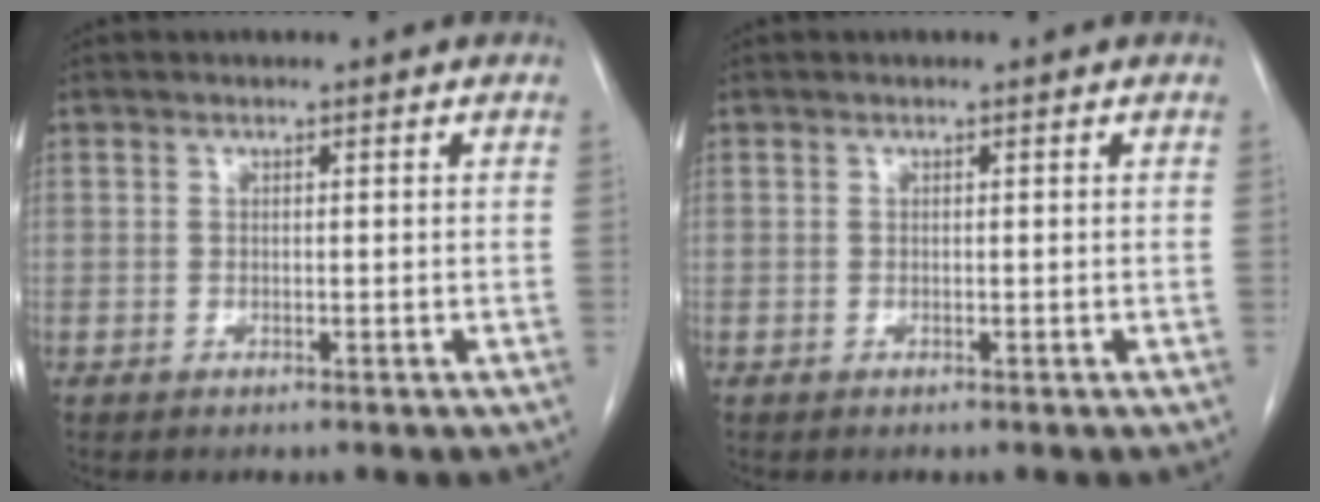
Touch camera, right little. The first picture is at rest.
{"total": 0.0}